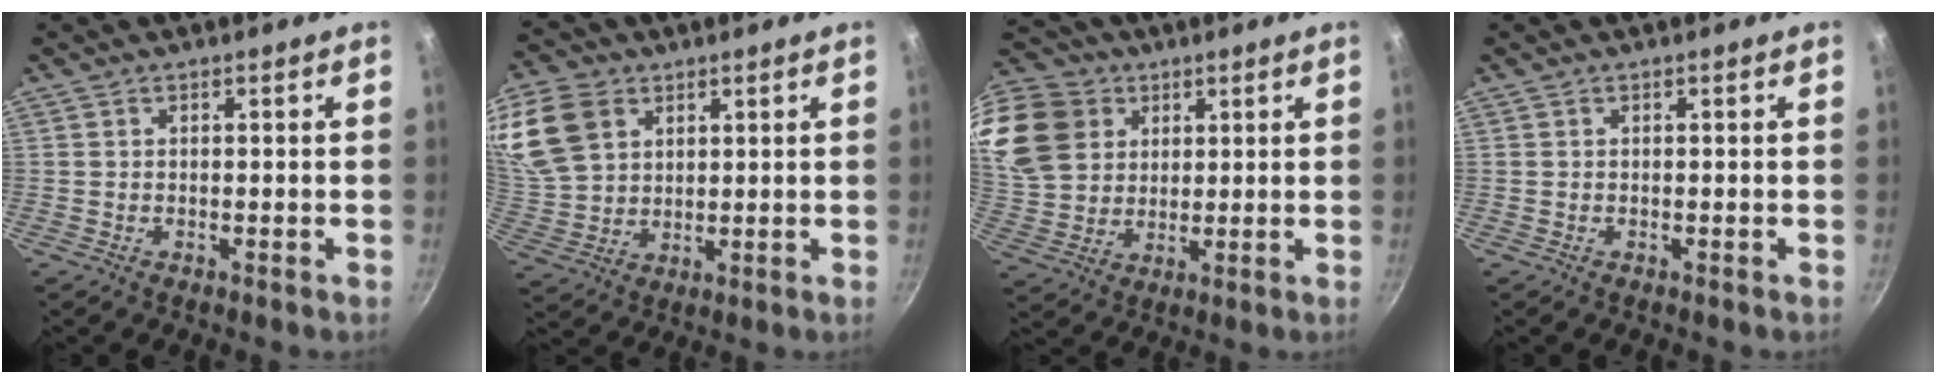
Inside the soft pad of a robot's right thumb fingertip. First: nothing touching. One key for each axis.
{"total": 14.4, "fx": 6.0, "fy": 10.4, "fz": 7.9, "tx": -0.155, "ty": -0.004, "tz": 0.126}
{"total": 19.2, "fx": 8.4, "fy": 15.0, "fz": 8.6, "tx": -0.178, "ty": -0.003, "tz": 0.168}
{"total": 0.0}